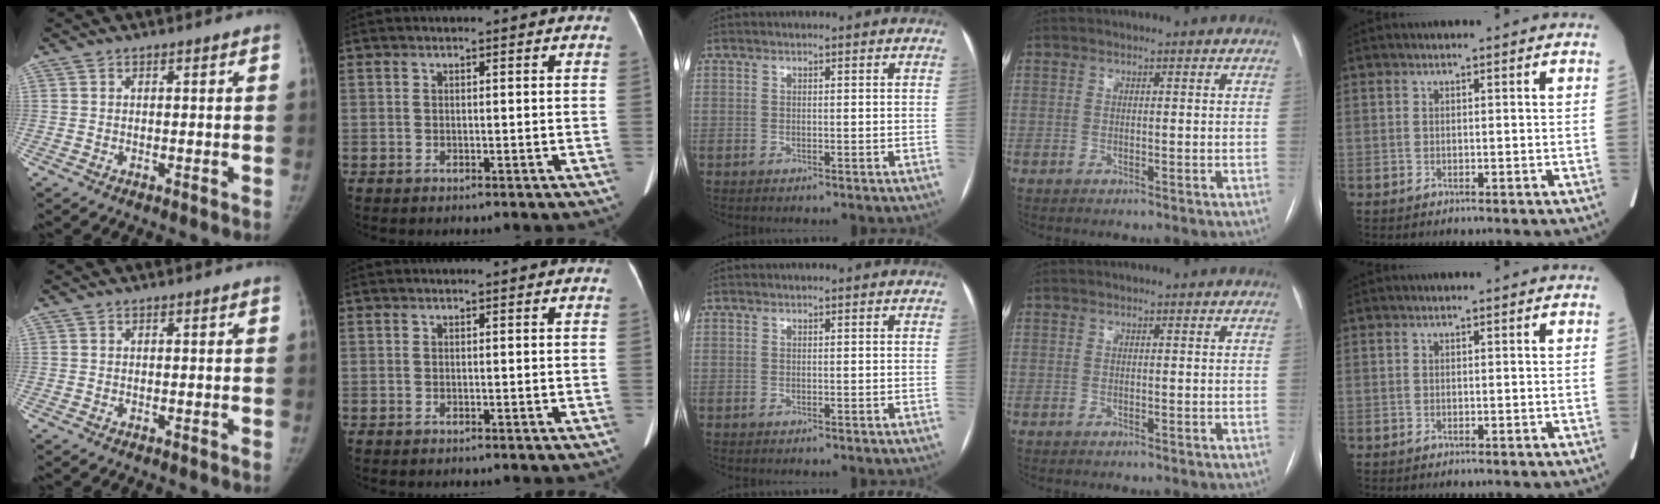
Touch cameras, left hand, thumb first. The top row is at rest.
{}